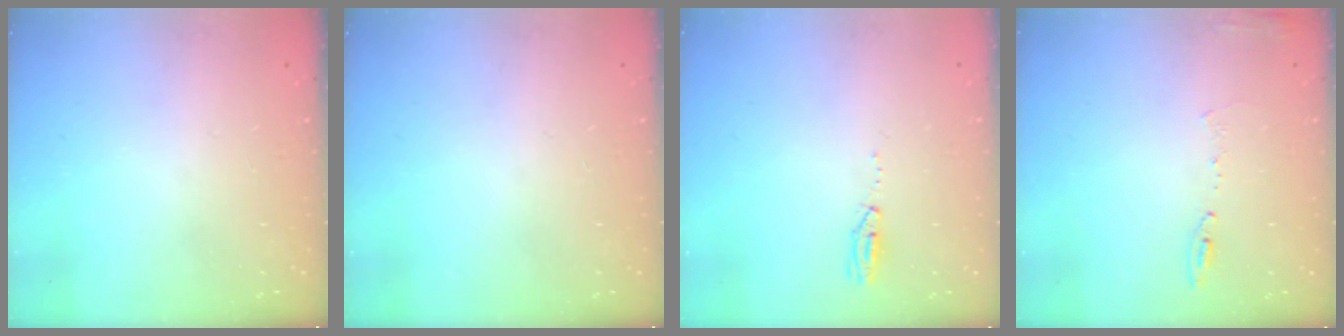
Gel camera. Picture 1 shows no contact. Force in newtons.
{"total": 0.0}
{"total": 3.5, "press": 2.9, "slide": 2.0}
{"total": 8.3, "press": 8.3, "slide": 0.9}